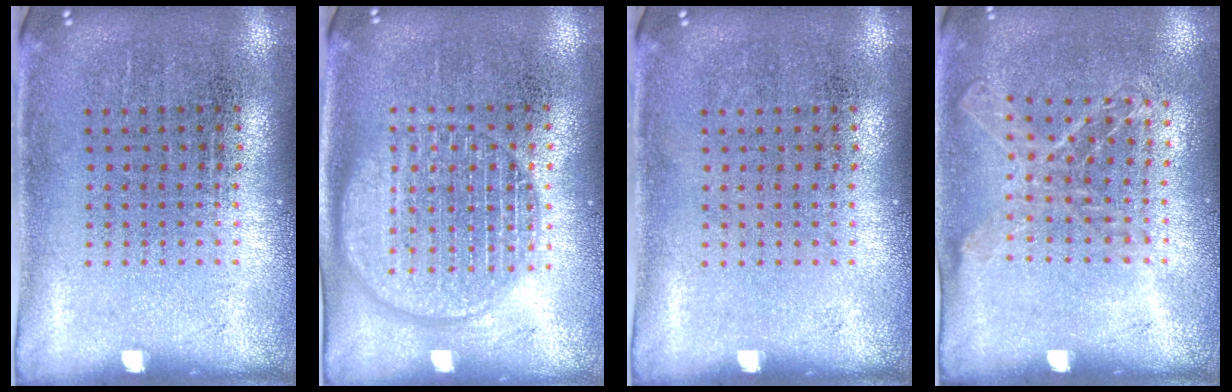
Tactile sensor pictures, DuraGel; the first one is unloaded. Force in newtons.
{"total": 2.1, "press": 2.1, "slide": 0.3}
{"total": 0.0}
{"total": 1.1, "press": 1.1, "slide": 0.3}